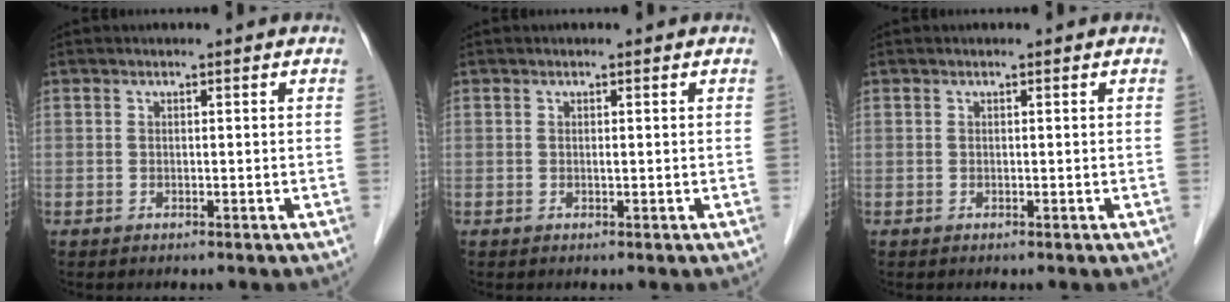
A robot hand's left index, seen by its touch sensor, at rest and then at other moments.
{"total": 0.0}
{"total": 0.0}